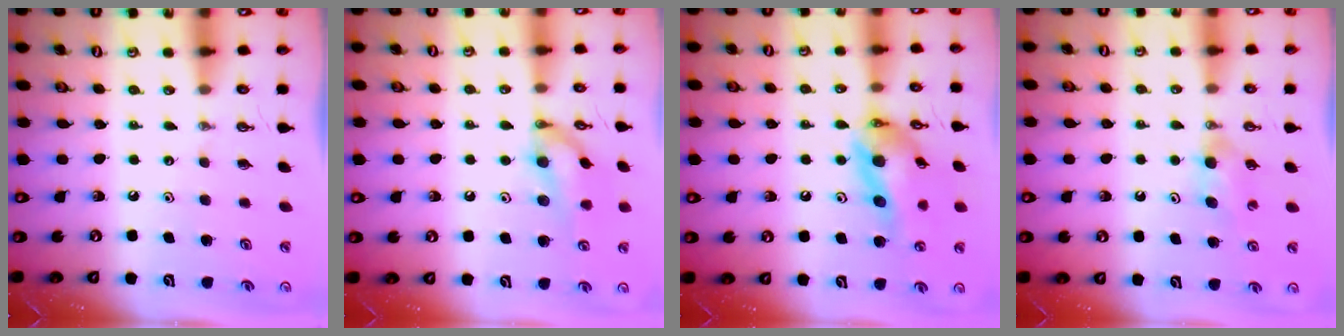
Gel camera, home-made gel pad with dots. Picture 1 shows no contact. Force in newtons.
{"total": 12.8, "press": 12.8, "slide": 0.6}
{"total": 16.7, "press": 16.2, "slide": 4.1}
{"total": 4.8, "press": 4.8, "slide": 0.5}